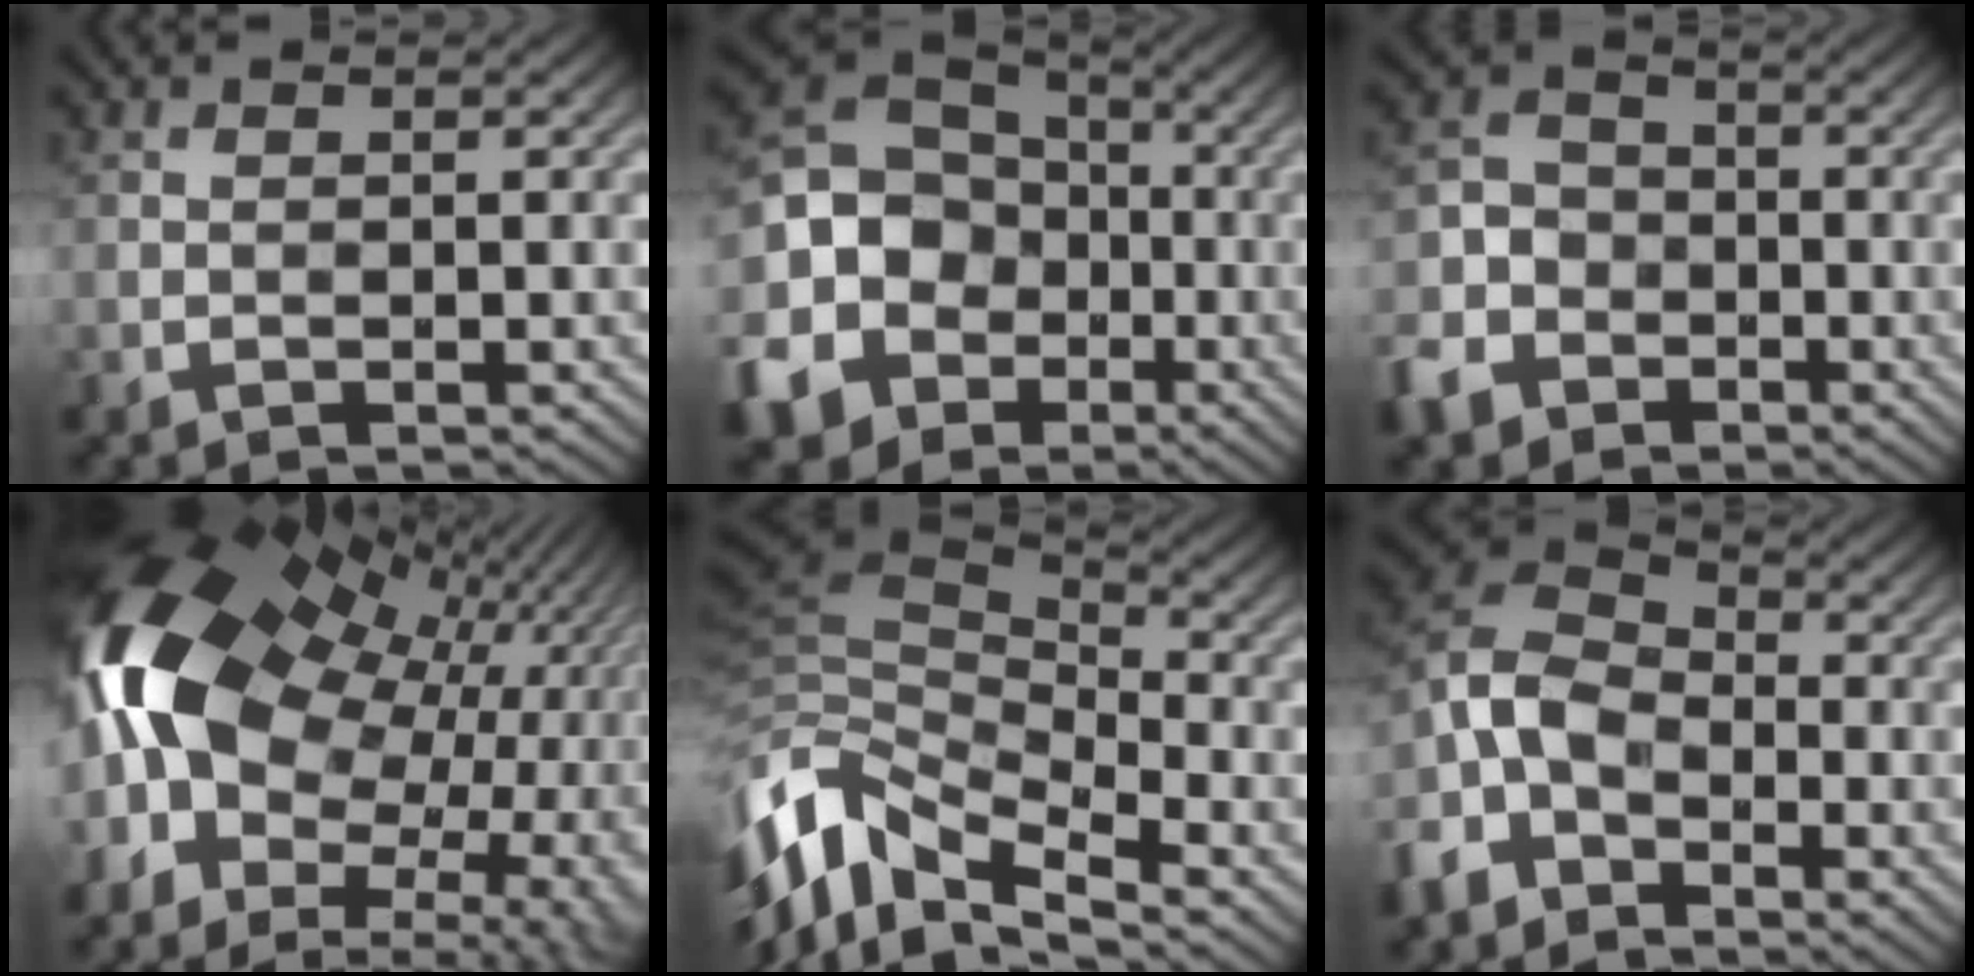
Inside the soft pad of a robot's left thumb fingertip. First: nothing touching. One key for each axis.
{"total": 17.5, "fx": -5.5, "fy": 14.6, "fz": 7.9, "tx": -0.230, "ty": -0.038, "tz": -0.122}
{"total": 7.9, "fx": -4.2, "fy": 5.9, "fz": 3.0, "tx": -0.088, "ty": -0.012, "tz": -0.100}
{"total": 21.0, "fx": -0.7, "fy": 13.4, "fz": 16.2, "tx": -0.296, "ty": -0.031, "tz": 0.002}
{"total": 12.2, "fx": -5.9, "fy": 6.4, "fz": 8.5, "tx": -0.205, "ty": -0.012, "tz": -0.109}
{"total": 9.0, "fx": -5.2, "fy": 5.3, "fz": 5.0, "tx": -0.125, "ty": -0.006, "tz": -0.129}